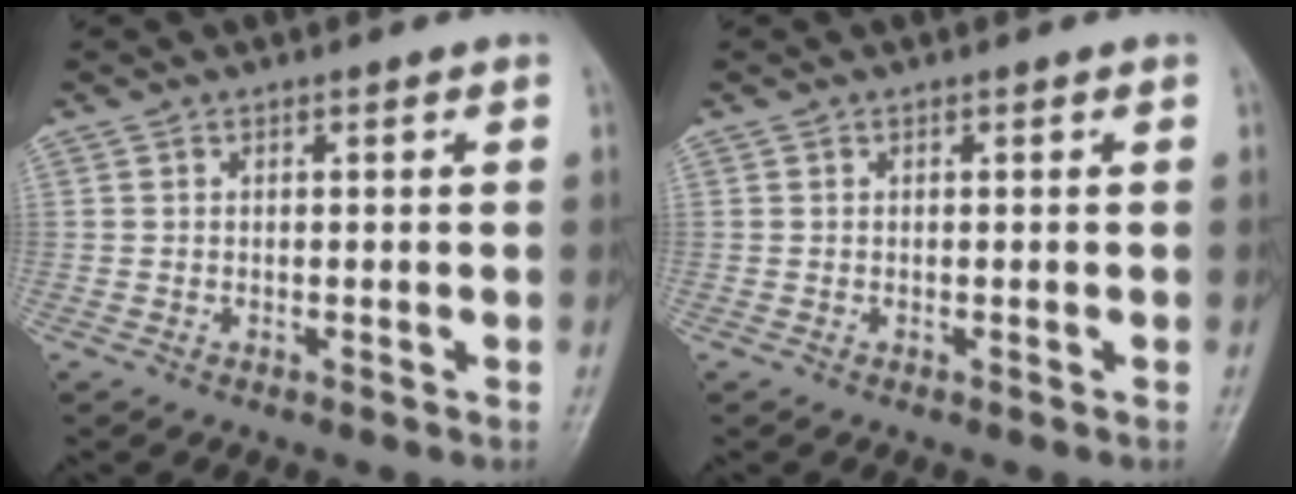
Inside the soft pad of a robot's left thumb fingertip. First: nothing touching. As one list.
[{"total": 0.0}]